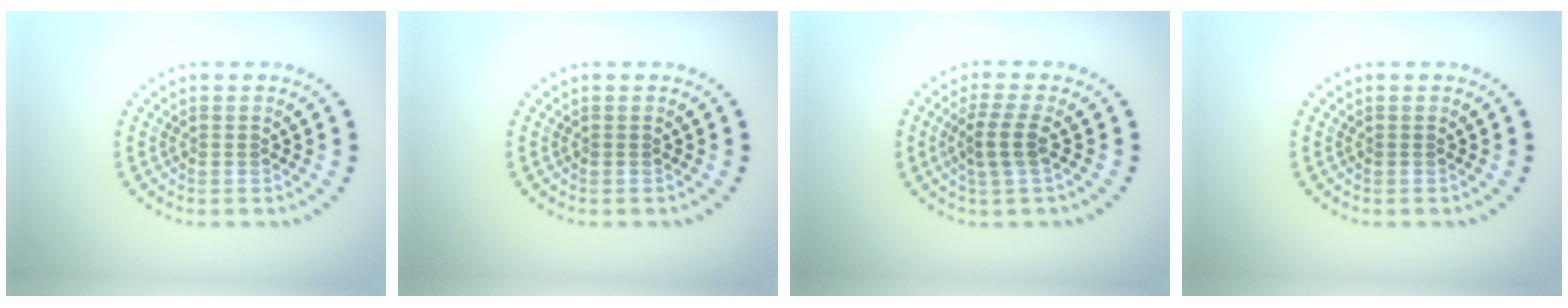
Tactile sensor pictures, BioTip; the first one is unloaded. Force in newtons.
{"total": 0.0}
{"total": 2.4, "press": 2.0, "slide": 1.4}
{"total": 0.0}